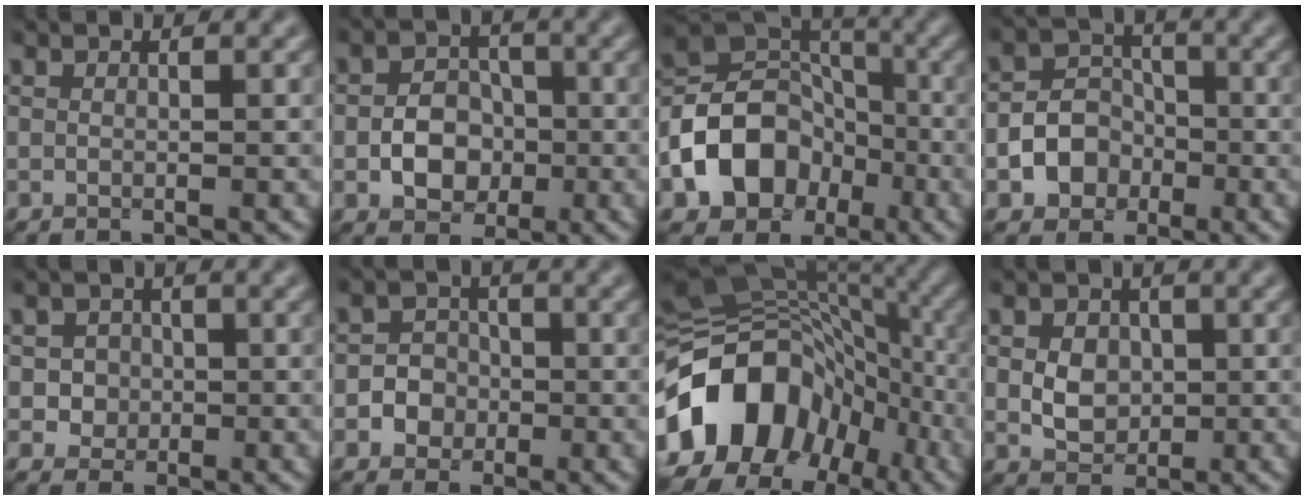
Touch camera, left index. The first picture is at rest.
{"total": 4.4, "force": [-1.2, 3.4, 2.6], "torque": [-0.035, 0.000, -0.022]}
{"total": 9.8, "force": [-3.9, 7.4, 5.1], "torque": [-0.082, 0.001, -0.079]}
{"total": 4.4, "force": [-1.7, 3.6, 1.8], "torque": [-0.012, 0.004, -0.045]}
{"total": 2.4, "force": [-0.2, 2.2, 0.8], "torque": [0.001, 0.003, -0.007]}
{"total": 3.6, "force": [-1.2, 3.3, 0.7], "torque": [0.009, 0.011, -0.039]}
{"total": 15.2, "force": [-5.5, 10.9, 9.1], "torque": [-0.173, -0.002, -0.108]}
{"total": 3.6, "force": [0.1, 2.8, 2.2], "torque": [-0.040, 0.002, -0.006]}